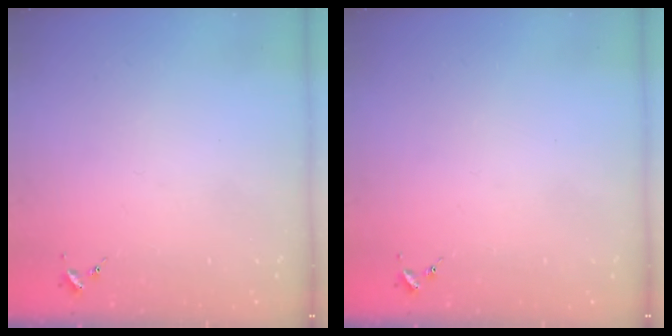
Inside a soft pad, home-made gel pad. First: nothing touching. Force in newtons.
{"total": 0.0}